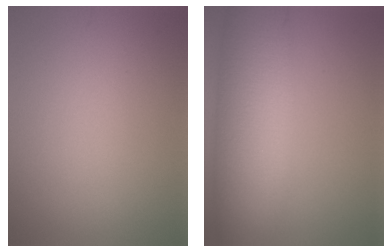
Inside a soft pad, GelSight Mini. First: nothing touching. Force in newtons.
{"total": 11.8, "press": 11.8, "slide": 1.1}